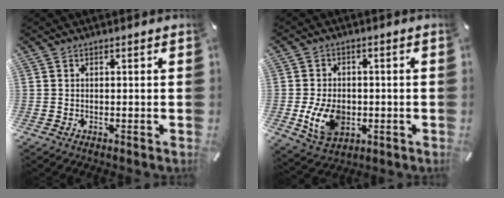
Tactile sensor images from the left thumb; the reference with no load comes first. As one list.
[{"total": 9.6, "force": [-1.7, 7.2, 6.2], "torque": [-0.125, 0.003, -0.029]}]